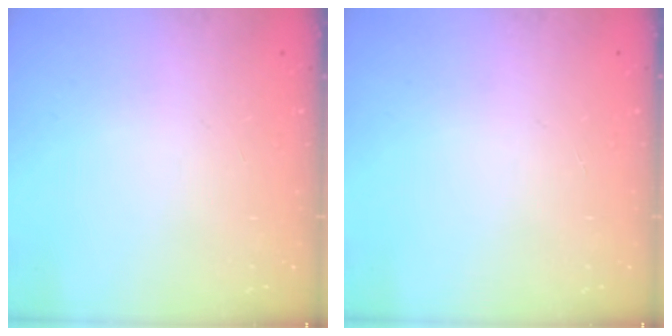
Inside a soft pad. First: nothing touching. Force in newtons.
{"total": 0.0}